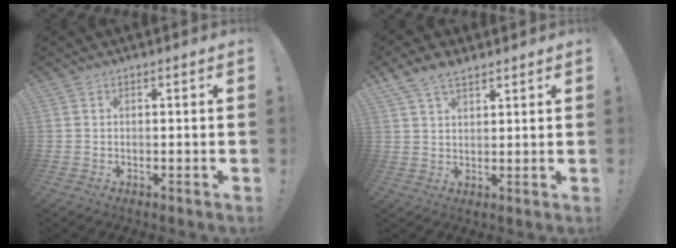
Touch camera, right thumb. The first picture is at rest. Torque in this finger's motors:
{"motor_torque": [-0.62, 1.47, 0.38, 0.26, 0.14]}